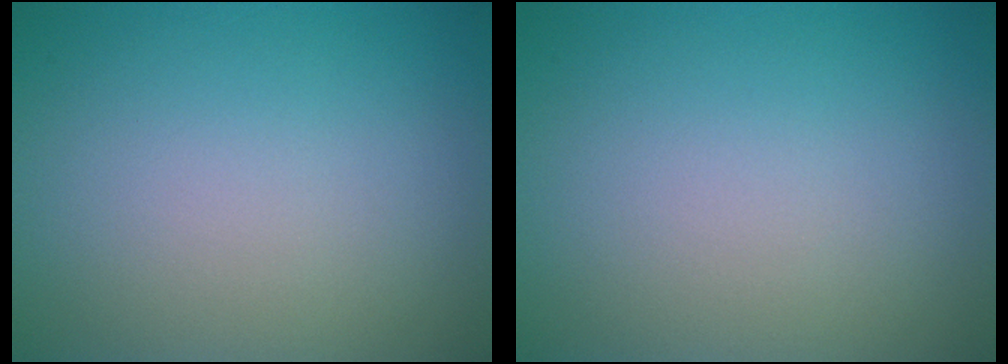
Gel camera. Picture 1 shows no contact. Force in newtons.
{"total": 0.0}